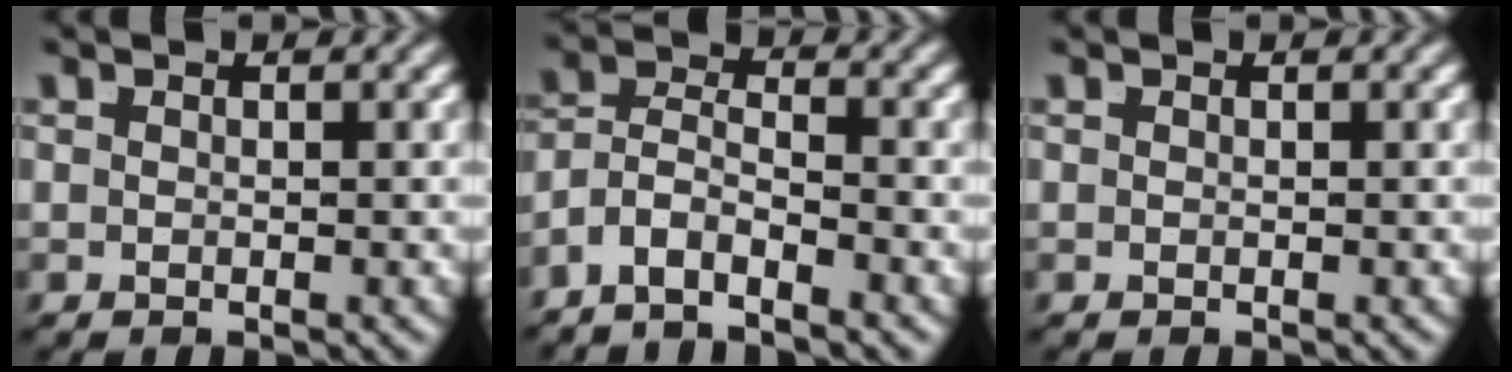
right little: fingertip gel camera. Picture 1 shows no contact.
{"total": 6.6, "force": [-3.1, 5.1, 2.7], "torque": [-0.075, -0.030, -0.056]}
{"total": 0.0}